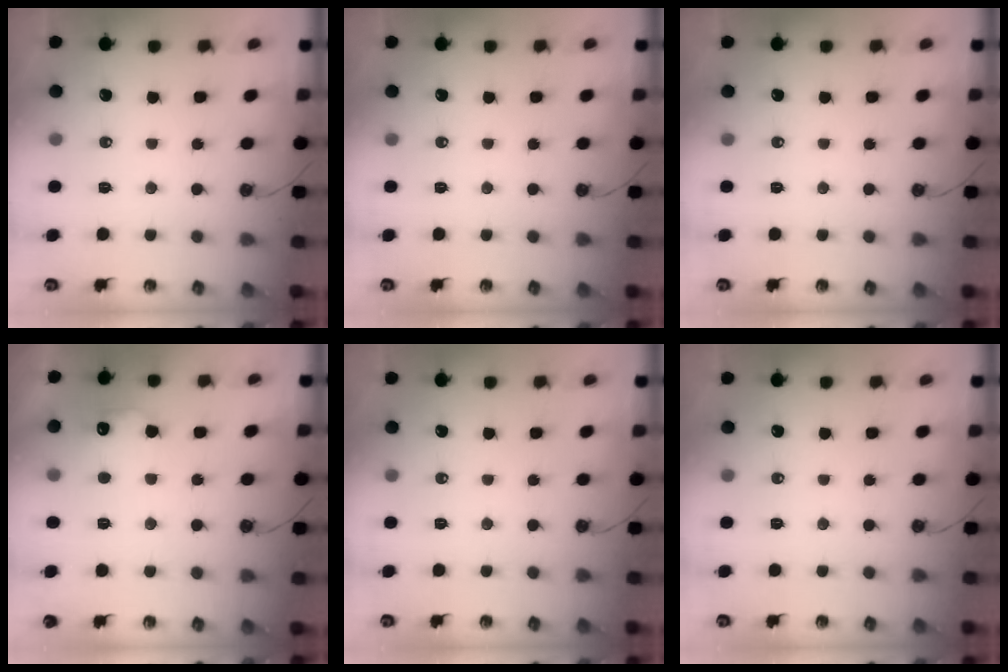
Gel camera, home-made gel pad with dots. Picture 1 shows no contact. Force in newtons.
{"total": 0.0}
{"total": 0.0}
{"total": 9.0, "press": 9.0, "slide": 0.6}
{"total": 0.0}
{"total": 0.0}